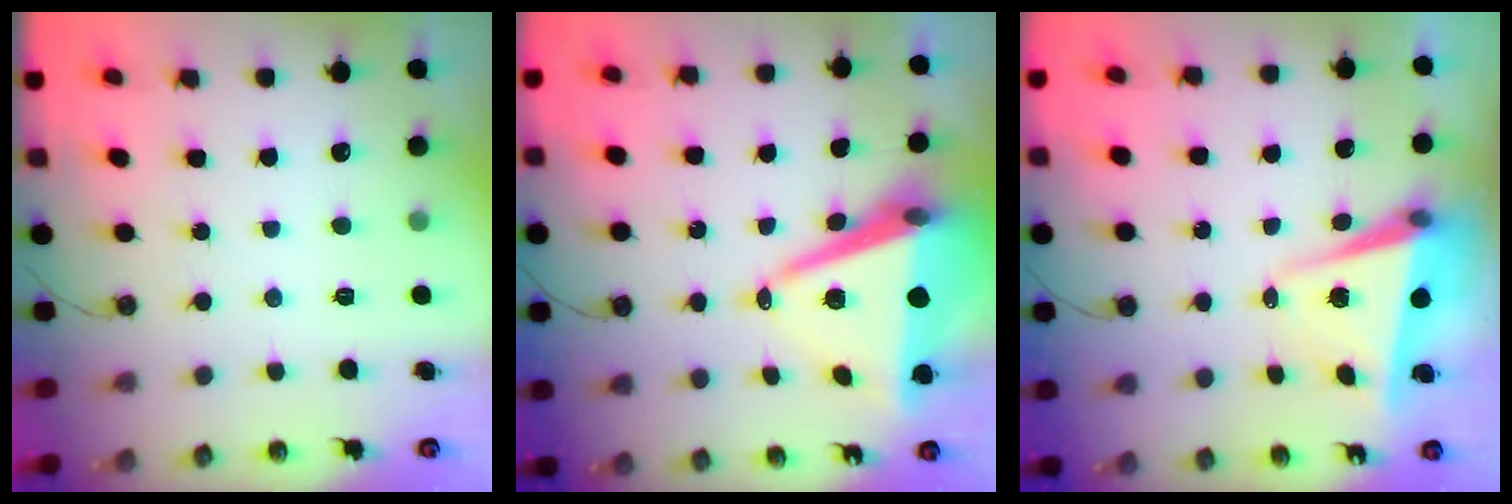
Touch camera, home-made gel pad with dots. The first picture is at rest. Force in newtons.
{"total": 12.7, "press": 12.0, "slide": 4.2}
{"total": 5.3, "press": 4.9, "slide": 2.0}